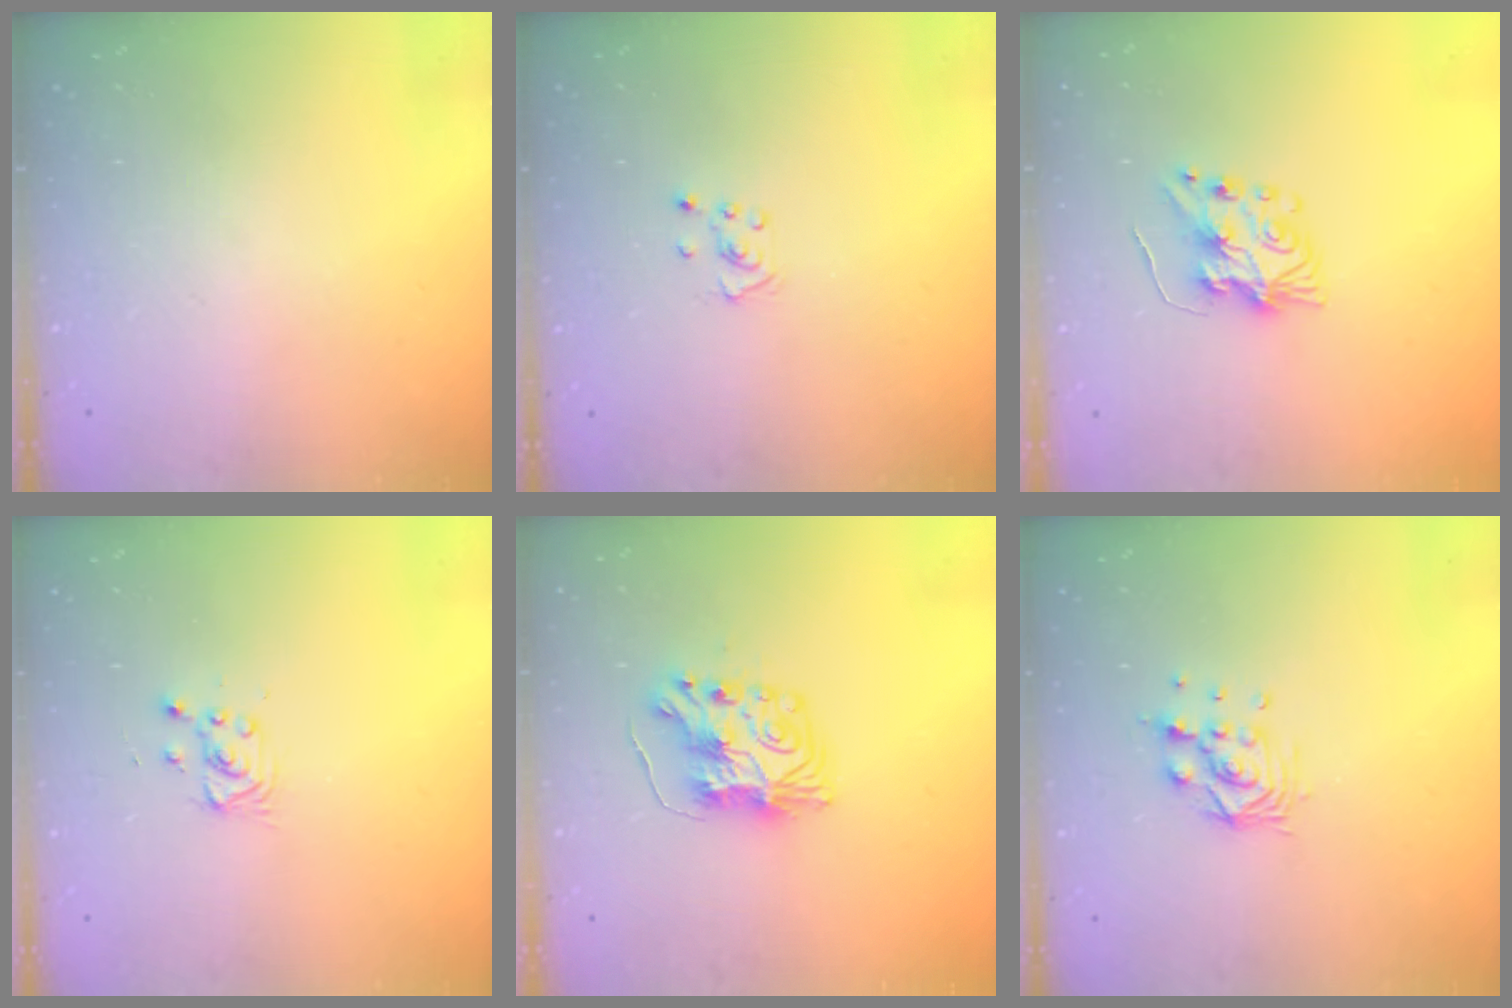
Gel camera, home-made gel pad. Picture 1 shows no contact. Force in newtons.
{"total": 2.8, "press": 2.8, "slide": 0.3}
{"total": 7.8, "press": 7.8, "slide": 0.7}
{"total": 2.8, "press": 2.8, "slide": 0.4}
{"total": 8.3, "press": 8.3, "slide": 0.2}
{"total": 8.6, "press": 8.5, "slide": 0.9}